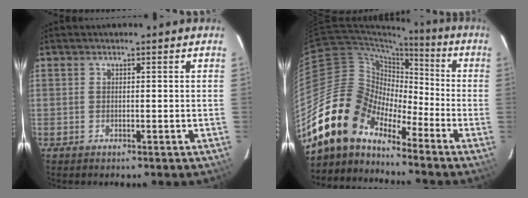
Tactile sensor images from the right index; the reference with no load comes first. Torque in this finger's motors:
{"motor_torque": [1.10, -1.04, 1.05, 0.21]}